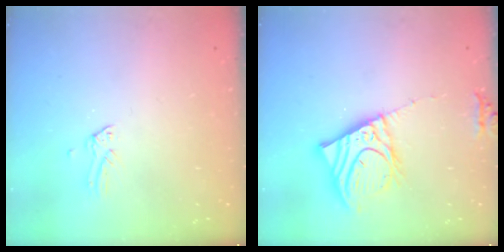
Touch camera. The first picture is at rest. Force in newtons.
{"total": 13.5, "press": 13.3, "slide": 2.4}